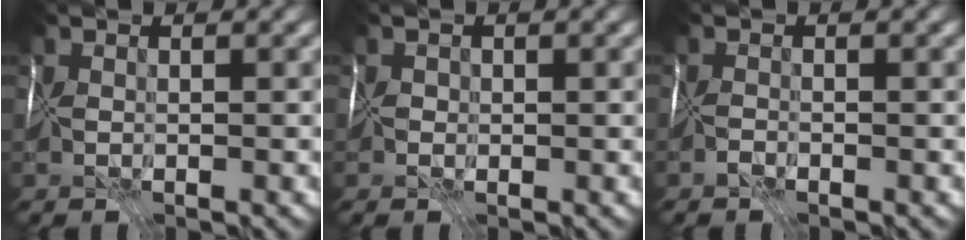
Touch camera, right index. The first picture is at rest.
{"total": 1.0, "force": [-0.1, 0.9, 0.3], "torque": [0.007, 0.004, -0.001]}
{"total": 1.6, "force": [-1.3, -0.6, -0.7], "torque": [0.025, -0.004, -0.029]}